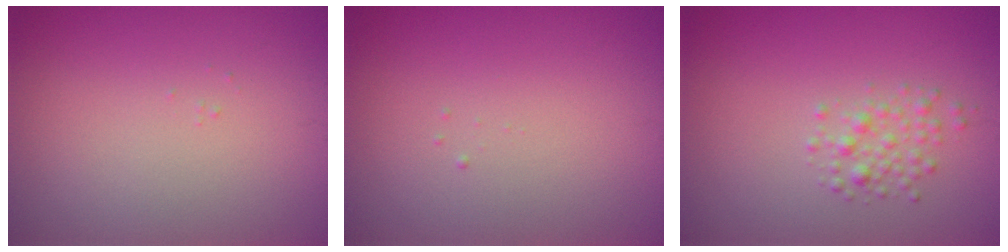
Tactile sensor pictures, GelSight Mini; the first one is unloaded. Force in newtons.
{"total": 0.0}
{"total": 1.8, "press": 1.8, "slide": 0.1}